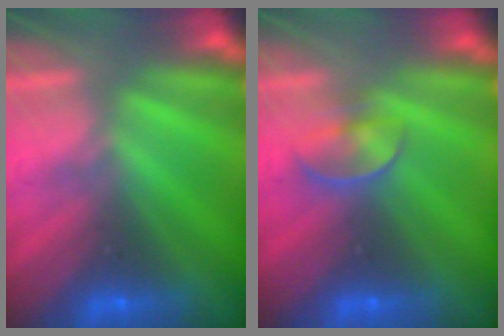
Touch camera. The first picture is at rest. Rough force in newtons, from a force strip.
{"total": 2.3}